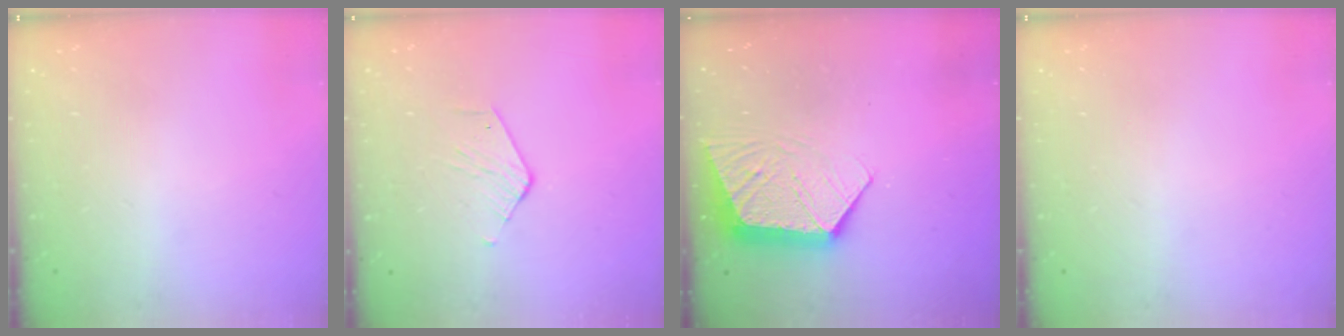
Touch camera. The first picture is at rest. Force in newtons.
{"total": 2.5, "press": 2.5, "slide": 0.2}
{"total": 10.6, "press": 10.5, "slide": 0.5}
{"total": 0.0}